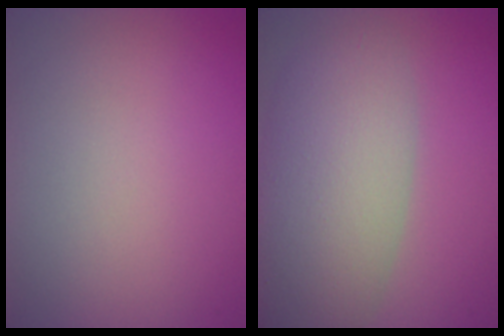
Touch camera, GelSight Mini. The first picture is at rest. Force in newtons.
{"total": 9.0, "press": 9.0, "slide": 0.6}